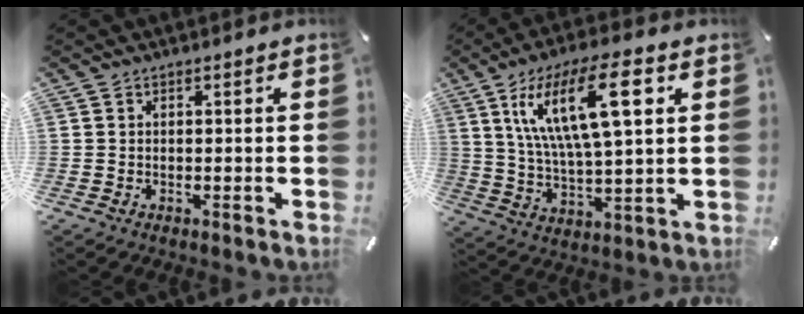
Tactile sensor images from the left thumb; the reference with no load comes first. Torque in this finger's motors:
{"motor_torque": [2.08, 2.06, 1.45, -1.32, 0.75]}